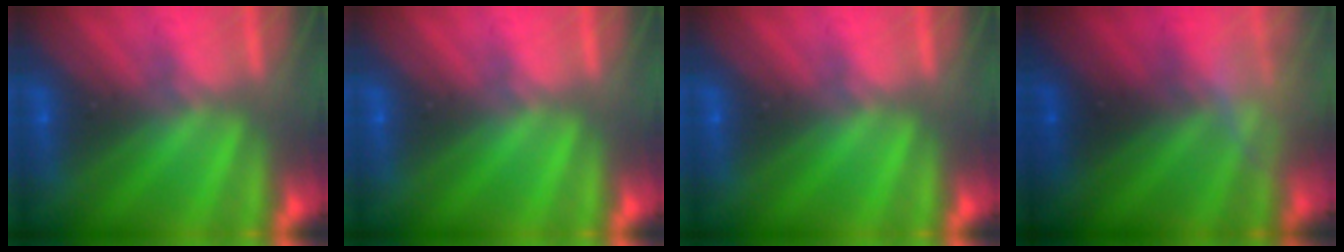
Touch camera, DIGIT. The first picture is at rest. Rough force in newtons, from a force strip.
{"total": 0.0}
{"total": 0.0}
{"total": 2.4}